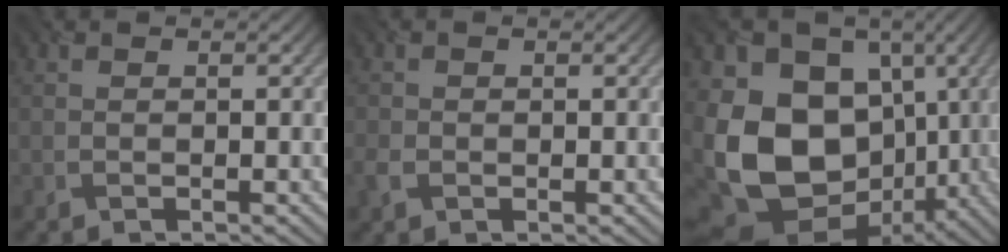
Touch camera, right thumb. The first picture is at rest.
{"total": 1.7, "force": [-0.8, 1.3, 0.7], "torque": [-0.022, -0.005, -0.020]}
{"total": 16.8, "force": [-1.1, 13.0, 10.6], "torque": [-0.228, -0.014, -0.017]}